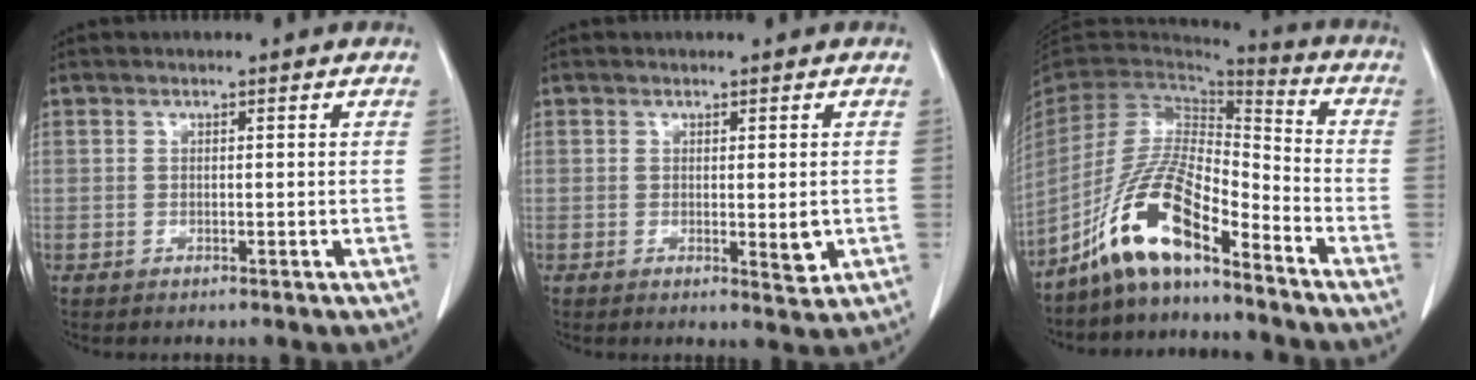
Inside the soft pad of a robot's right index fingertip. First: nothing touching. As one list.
[{"total": 2.7, "force": [-0.2, 0.7, 2.6], "torque": [-0.042, -0.010, 0.001]}, {"total": 13.4, "force": [-9.1, 2.8, 9.4], "torque": [-0.191, 0.007, -0.171]}]